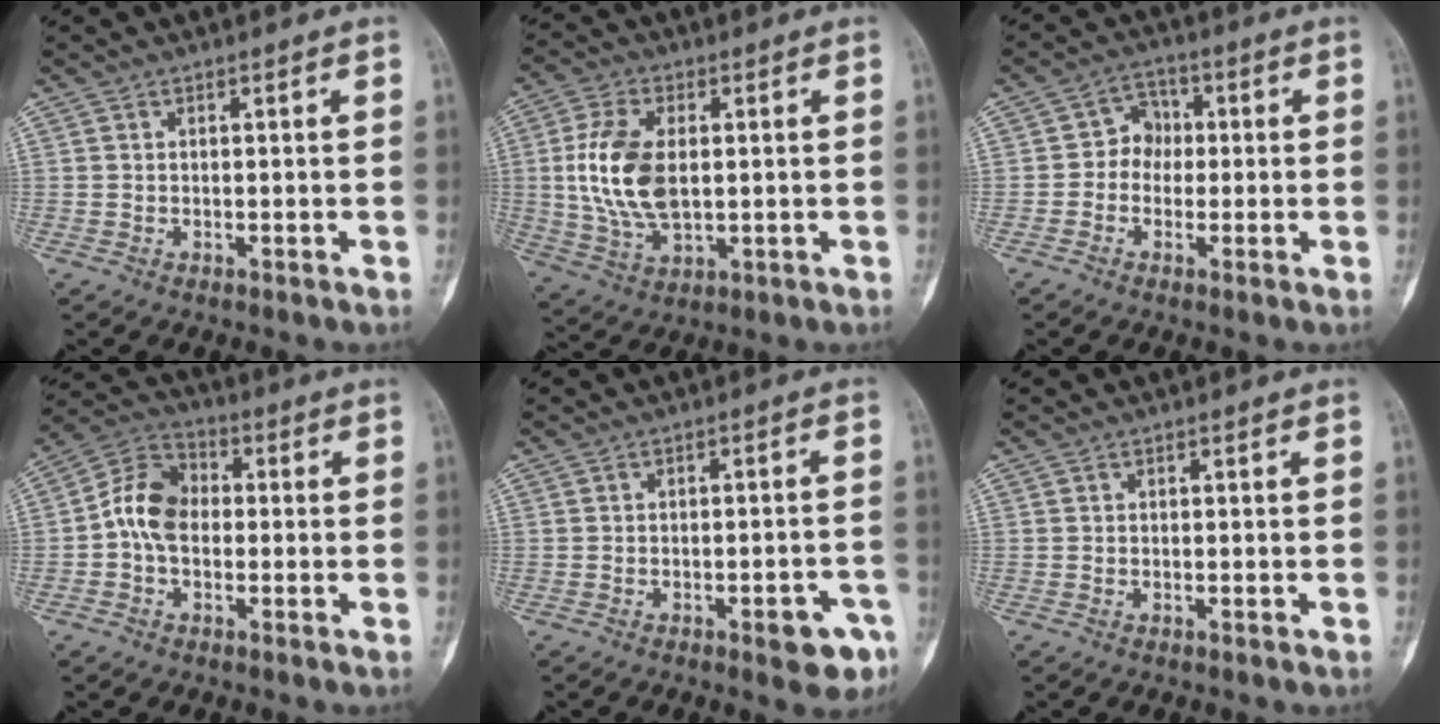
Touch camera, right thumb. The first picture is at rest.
{"total": 13.3, "force": [1.0, 7.5, 10.9], "torque": [-0.219, -0.003, 0.024]}
{"total": 5.2, "force": [-0.3, 4.6, 2.5], "torque": [-0.010, 0.018, -0.018]}
{"total": 9.2, "force": [-0.6, 6.7, 6.4], "torque": [-0.104, 0.031, -0.027]}
{"total": 6.7, "force": [-3.4, 2.2, 5.3], "torque": [-0.052, 0.021, -0.037]}
{"total": 0.0}